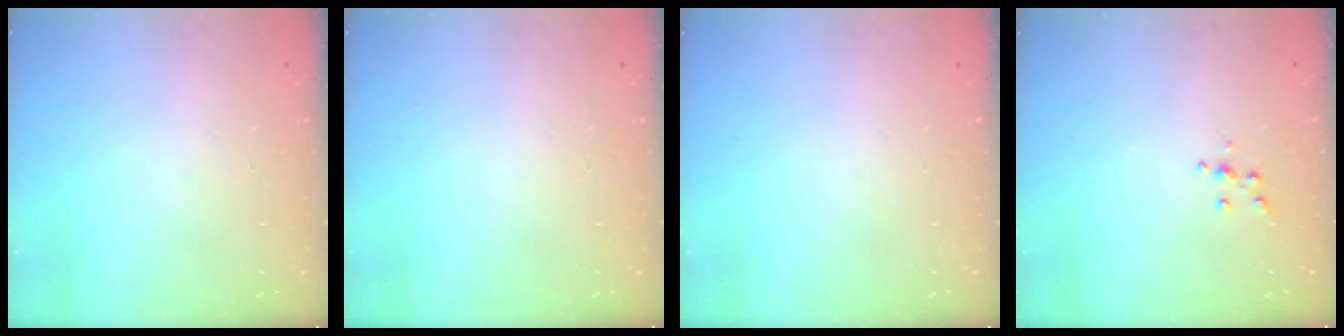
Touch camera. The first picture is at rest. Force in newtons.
{"total": 0.0}
{"total": 0.0}
{"total": 4.8, "press": 4.8, "slide": 0.6}